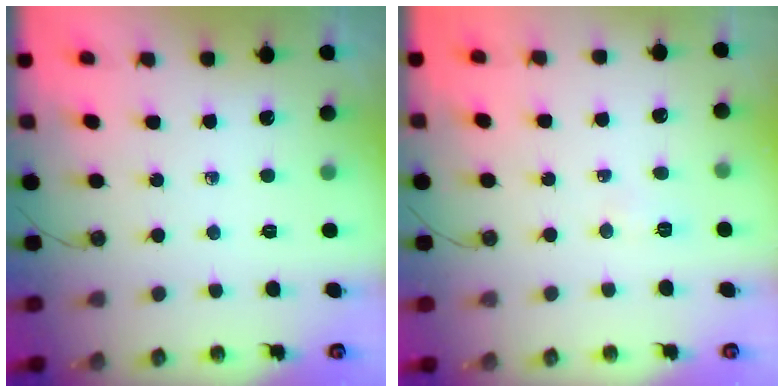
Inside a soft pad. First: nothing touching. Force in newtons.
{"total": 3.9, "press": 3.9, "slide": 0.2}